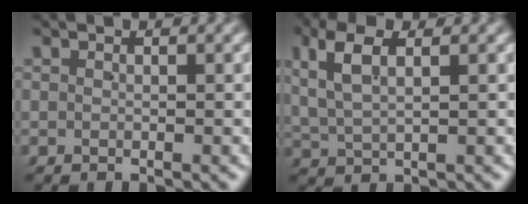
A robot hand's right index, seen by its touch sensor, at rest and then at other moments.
{"total": 4.3, "force": [2.0, 2.2, 3.1], "torque": [-0.073, 0.007, 0.038]}